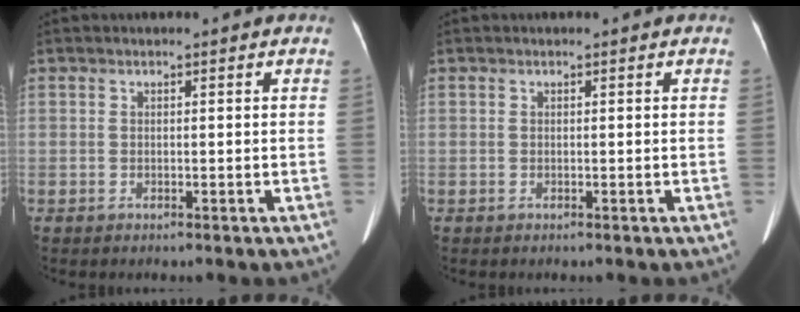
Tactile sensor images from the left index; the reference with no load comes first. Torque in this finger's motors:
{"motor_torque": [0.00, 0.00, 0.00, 0.00]}